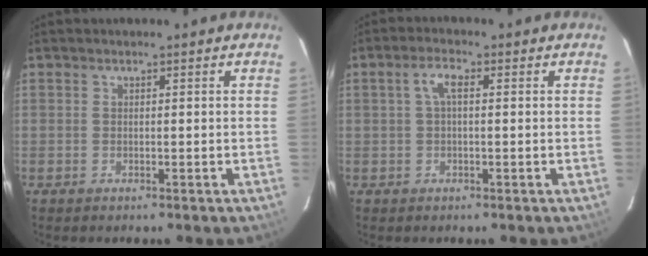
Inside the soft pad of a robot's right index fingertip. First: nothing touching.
{"total": 2.9, "force": [0.4, 1.0, 2.7], "torque": [-0.056, 0.010, 0.008]}